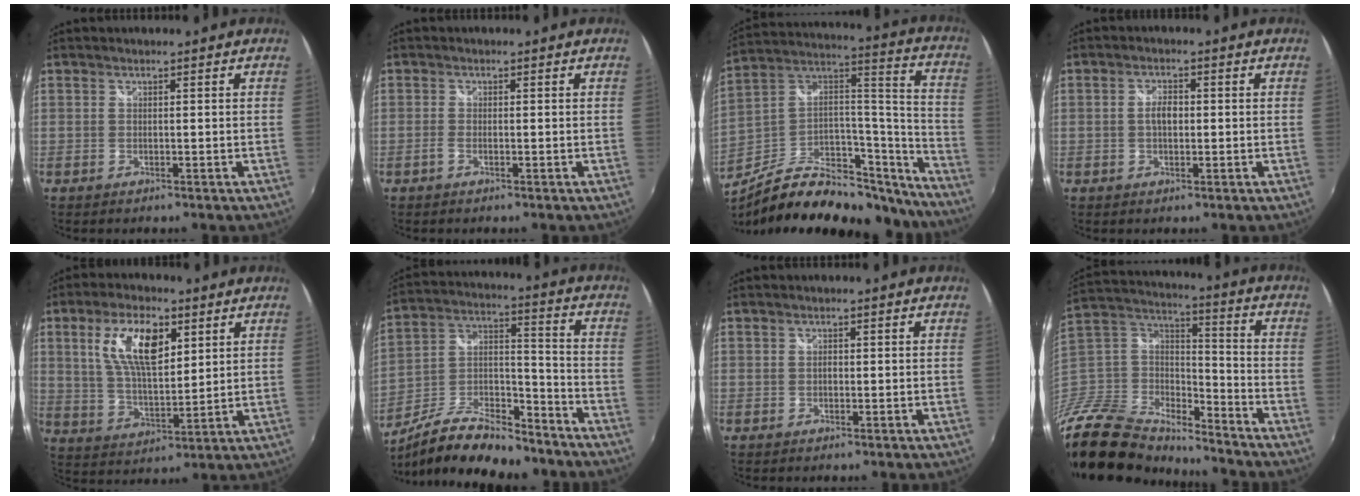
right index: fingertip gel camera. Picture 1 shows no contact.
{"total": 1.7, "force": [-0.9, 0.4, 1.4], "torque": [-0.033, -0.003, -0.017]}
{"total": 30.4, "force": [-24.4, 11.5, 14.1], "torque": [-0.214, 0.042, -0.357]}
{"total": 2.9, "force": [-0.1, 1.6, 2.4], "torque": [-0.043, 0.006, -0.002]}
{"total": 12.6, "force": [5.0, 5.5, 10.2], "torque": [-0.192, 0.011, 0.096]}
{"total": 18.7, "force": [-13.6, 6.6, 11.0], "torque": [-0.217, 0.002, -0.226]}
{"total": 0.7, "force": [-0.1, 0.6, 0.4], "torque": [-0.004, 0.002, -0.002]}
{"total": 20.3, "force": [-17.0, 8.6, 6.9], "torque": [-0.174, 0.026, -0.314]}